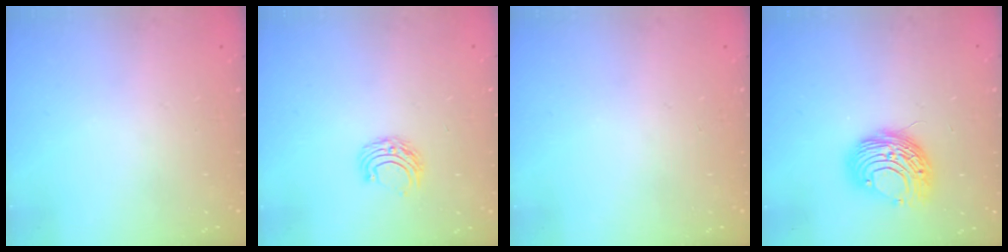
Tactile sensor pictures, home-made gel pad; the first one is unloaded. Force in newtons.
{"total": 6.2, "press": 6.2, "slide": 0.5}
{"total": 0.0}
{"total": 9.9, "press": 9.9, "slide": 0.4}